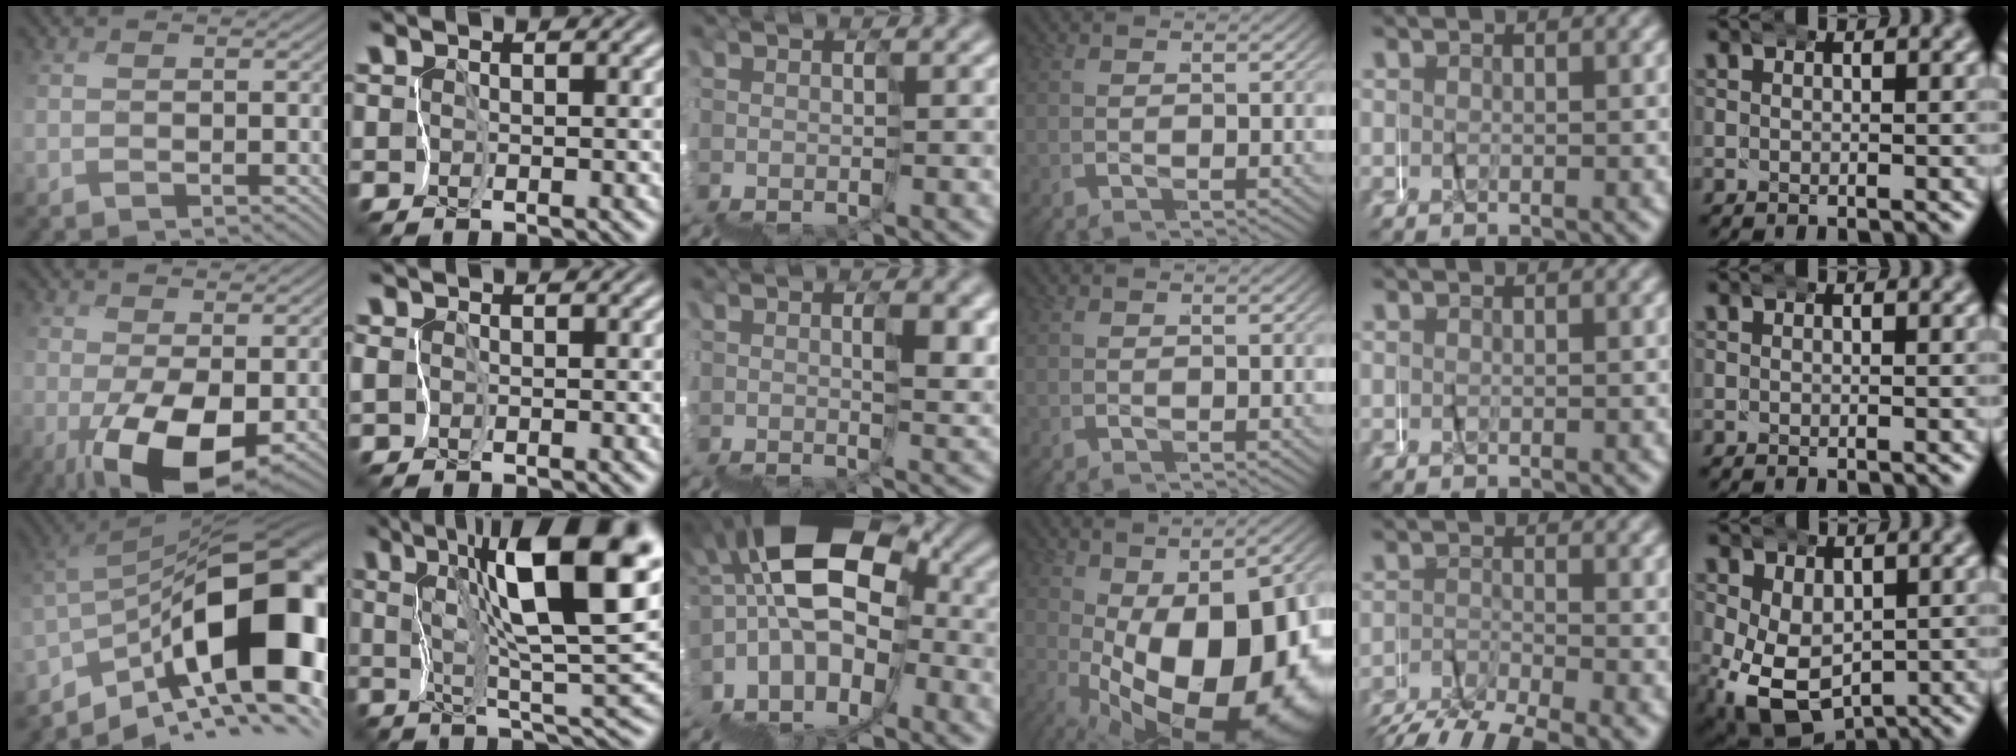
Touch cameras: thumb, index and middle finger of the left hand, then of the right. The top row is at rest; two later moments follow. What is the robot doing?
{"motion": "wrap", "object": "masking tape"}